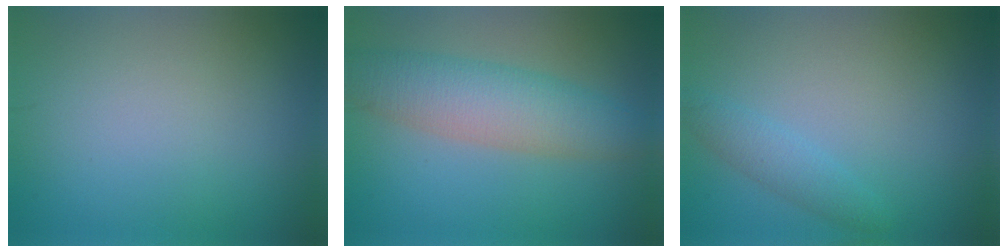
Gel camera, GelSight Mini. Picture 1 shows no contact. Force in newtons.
{"total": 6.0, "press": 6.0, "slide": 0.1}
{"total": 1.9, "press": 1.9, "slide": 0.1}